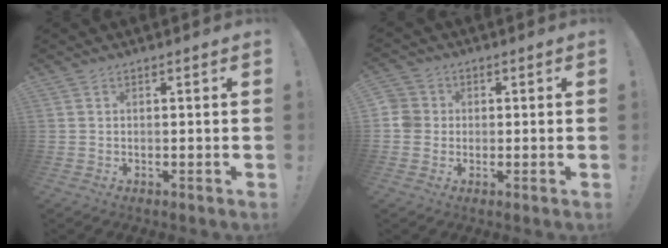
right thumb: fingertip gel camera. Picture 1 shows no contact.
{"total": 5.2, "force": [-0.2, 4.9, 1.8], "torque": [-0.037, 0.007, -0.005]}